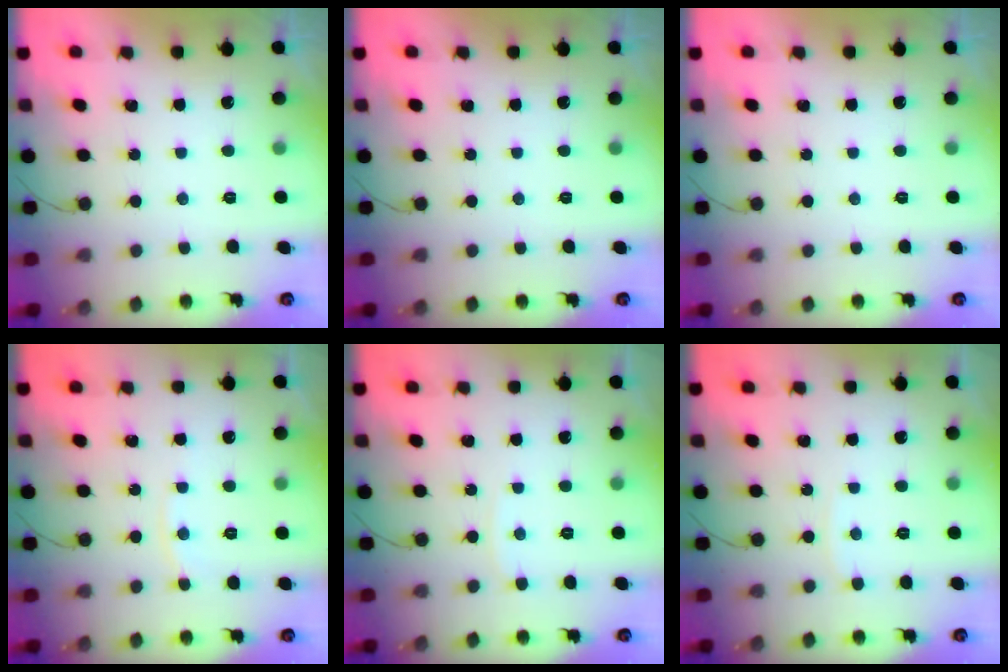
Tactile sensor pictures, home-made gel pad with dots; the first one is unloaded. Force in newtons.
{"total": 0.0}
{"total": 0.0}
{"total": 4.5, "press": 4.5, "slide": 0.4}
{"total": 3.1, "press": 3.1, "slide": 0.2}
{"total": 3.1, "press": 3.1, "slide": 0.2}